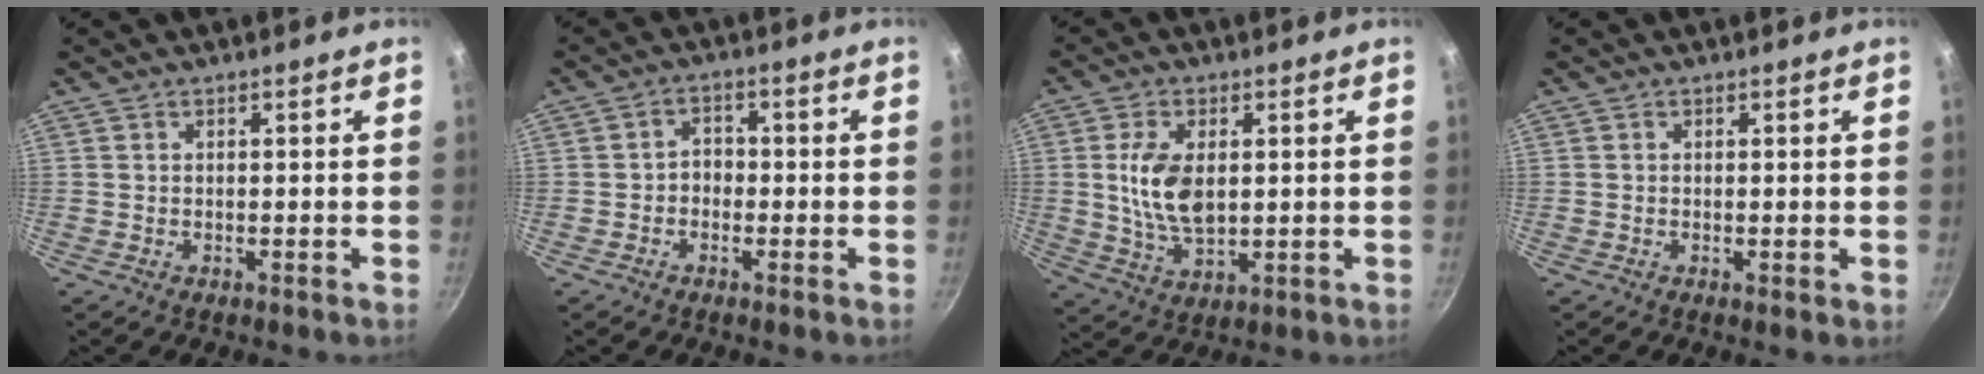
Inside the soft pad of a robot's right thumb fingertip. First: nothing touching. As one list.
[{"total": 3.1, "force": [-1.0, 2.5, 1.6], "torque": [-0.007, 0.016, -0.023]}, {"total": 10.0, "force": [1.3, 5.6, 8.2], "torque": [-0.152, -0.011, 0.028]}, {"total": 0.6, "force": [0.0, 0.2, 0.6], "torque": [-0.008, -0.002, -0.002]}]